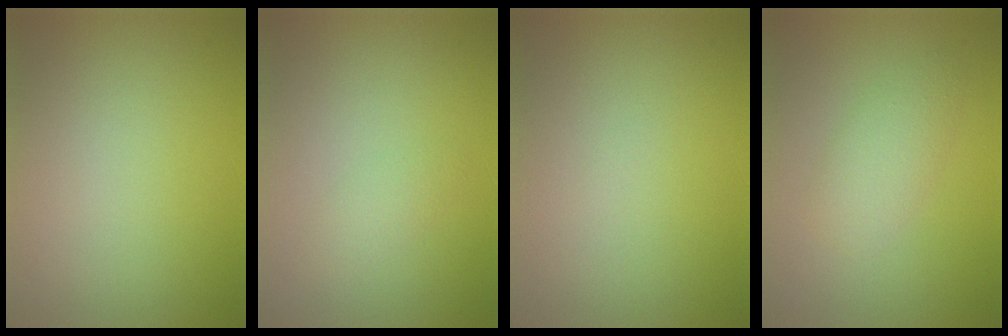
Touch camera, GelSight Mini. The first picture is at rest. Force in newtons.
{"total": 1.1, "press": 1.1, "slide": 0.0}
{"total": 0.0}
{"total": 2.7, "press": 2.7, "slide": 0.1}